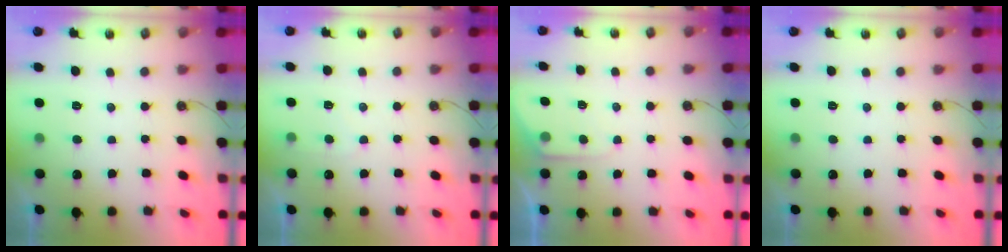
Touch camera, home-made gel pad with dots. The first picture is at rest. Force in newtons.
{"total": 3.3, "press": 3.3, "slide": 0.4}
{"total": 4.6, "press": 4.5, "slide": 0.6}
{"total": 0.0}